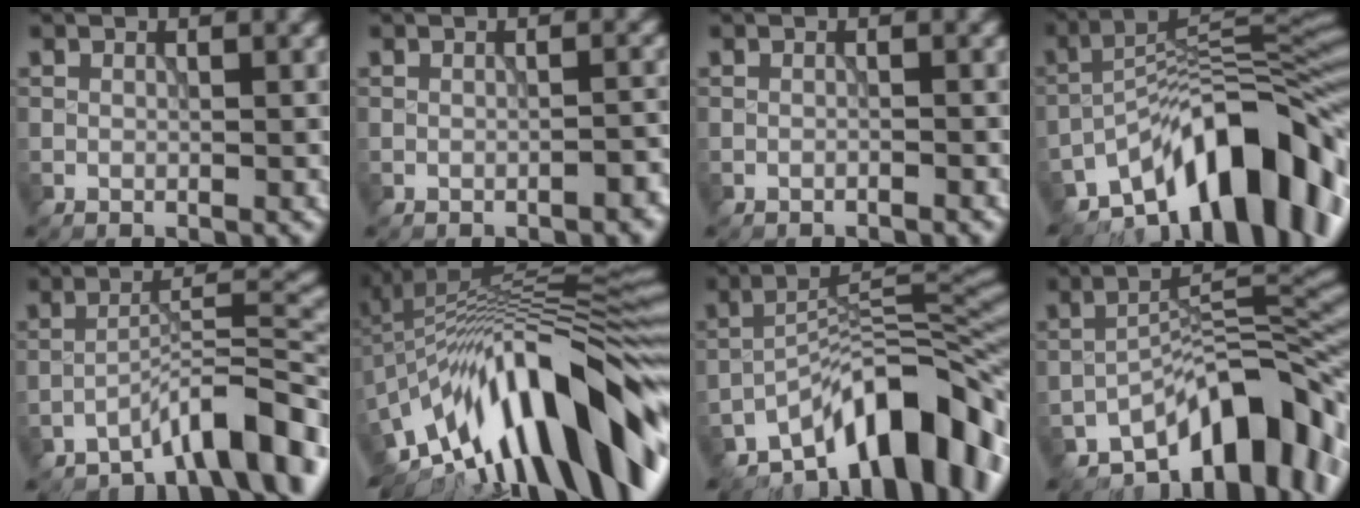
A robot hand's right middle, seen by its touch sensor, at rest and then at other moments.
{"total": 1.6, "force": [-0.9, 0.5, 1.1], "torque": [-0.012, 0.004, -0.013]}
{"total": 0.5, "force": [-0.5, 0.0, 0.1], "torque": [0.000, 0.002, -0.012]}
{"total": 14.0, "force": [-8.1, 5.1, 10.2], "torque": [-0.146, 0.021, -0.145]}
{"total": 7.1, "force": [-5.2, 1.5, 4.7], "torque": [-0.068, 0.015, -0.087]}
{"total": 16.6, "force": [-5.8, 6.0, 14.4], "torque": [-0.205, 0.034, -0.115]}
{"total": 12.6, "force": [-8.1, 4.4, 8.5], "torque": [-0.111, 0.018, -0.148]}
{"total": 11.6, "force": [-7.3, 4.3, 7.9], "torque": [-0.093, 0.010, -0.136]}